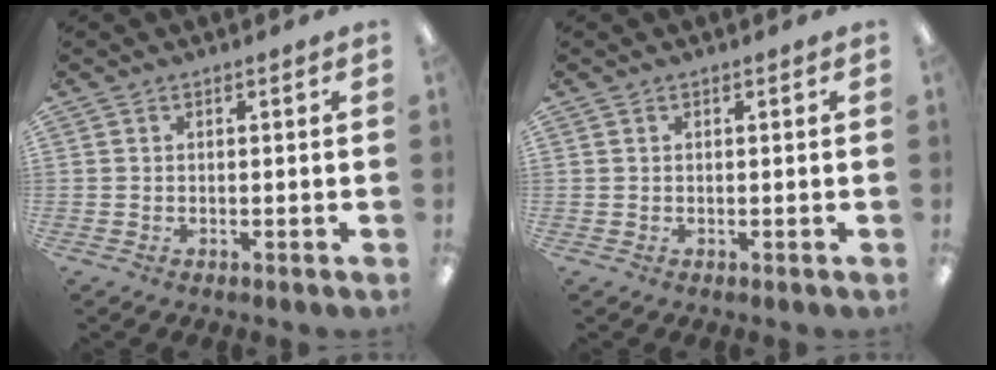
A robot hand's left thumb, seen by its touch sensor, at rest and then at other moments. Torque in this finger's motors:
{"motor_torque": [-0.07, -0.06, 0.00, 0.00, 0.00]}